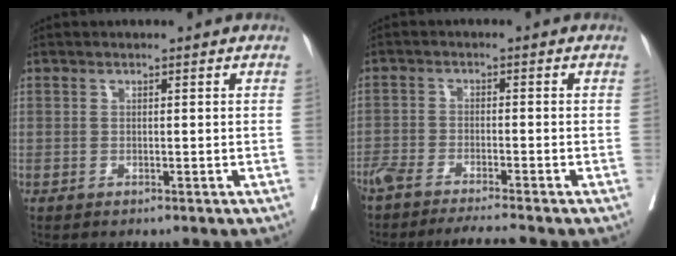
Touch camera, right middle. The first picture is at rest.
{"total": 7.2, "force": [-6.4, -0.3, 3.2], "torque": [-0.047, -0.010, -0.108]}